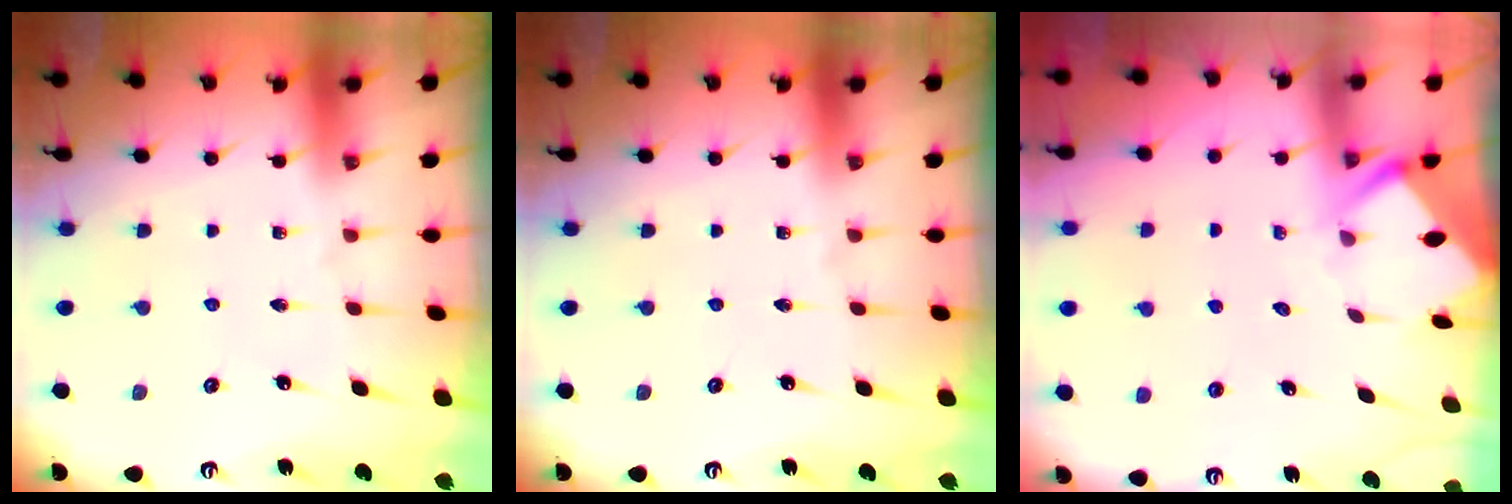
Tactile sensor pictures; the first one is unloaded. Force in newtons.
{"total": 0.0}
{"total": 2.3, "press": 2.3, "slide": 0.2}